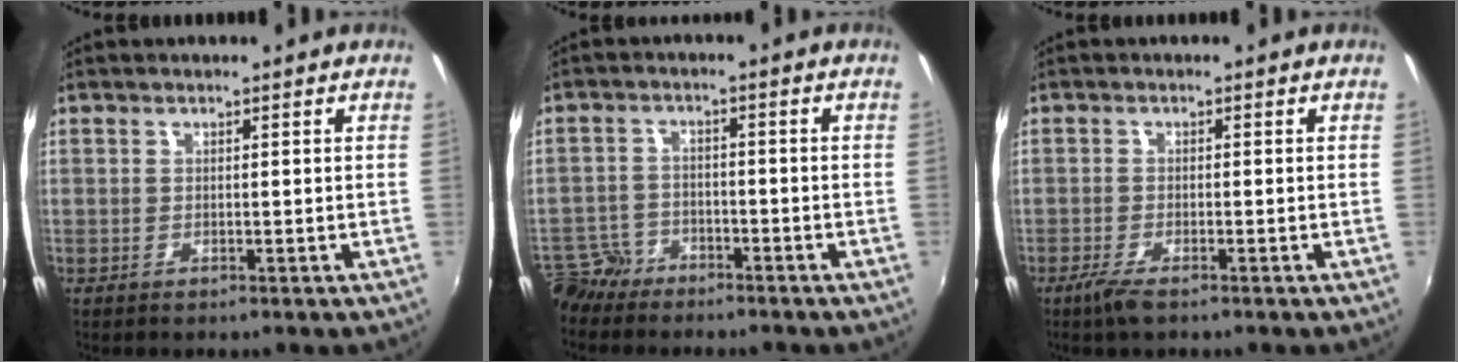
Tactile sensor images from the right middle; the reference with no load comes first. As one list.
[{"total": 6.3, "force": [-5.3, 3.3, 0.7], "torque": [-0.024, 0.010, -0.102]}, {"total": 3.4, "force": [-2.4, 0.6, 2.3], "torque": [-0.059, -0.010, -0.048]}]